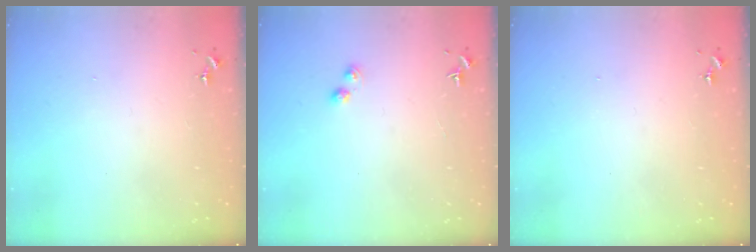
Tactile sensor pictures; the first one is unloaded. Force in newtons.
{"total": 2.2, "press": 2.2, "slide": 0.2}
{"total": 0.0}